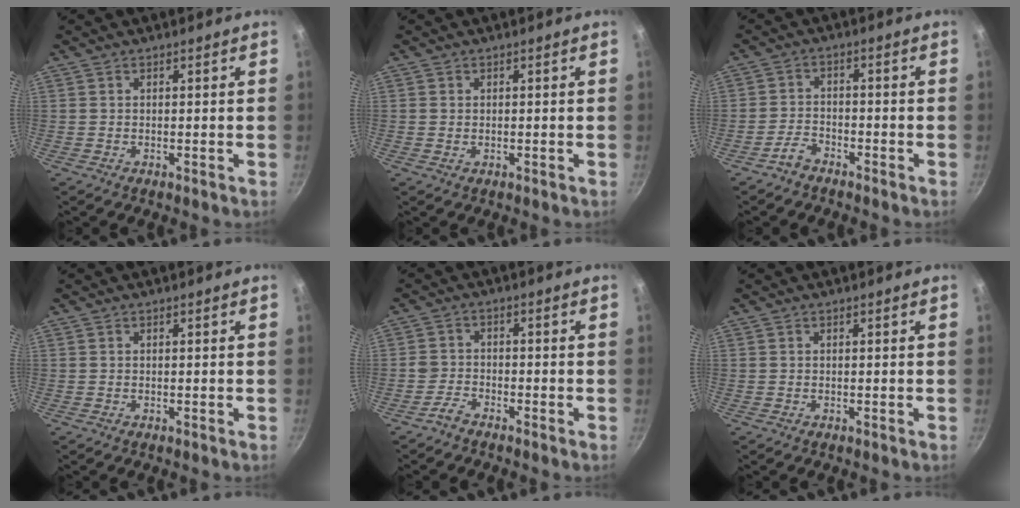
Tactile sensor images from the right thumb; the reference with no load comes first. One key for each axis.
{"total": 0.6, "fx": 0.1, "fy": 0.6, "fz": 0.2, "tx": 0.001, "ty": -0.003, "tz": 0.000}
{"total": 3.4, "fx": -2.8, "fy": 1.6, "fz": 1.1, "tx": -0.016, "ty": 0.032, "tz": -0.053}
{"total": 0.0}
{"total": 2.8, "fx": -2.5, "fy": 1.0, "fz": 0.9, "tx": -0.022, "ty": 0.024, "tz": -0.054}
{"total": 0.0}